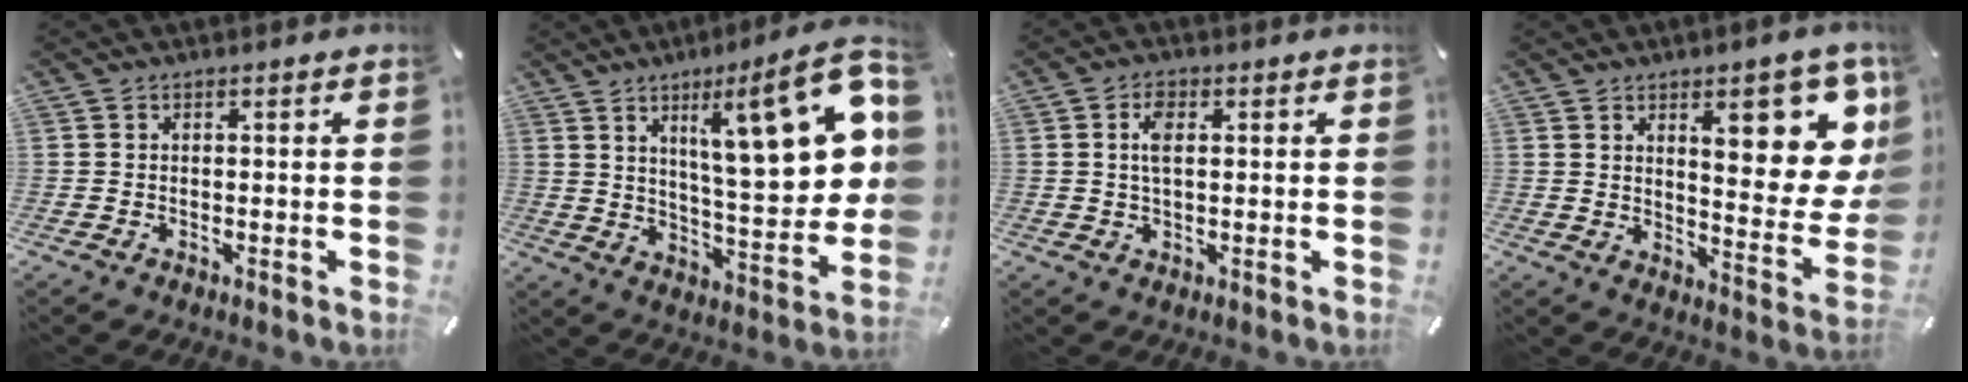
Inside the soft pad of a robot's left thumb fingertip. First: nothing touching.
{"total": 24.4, "force": [9.7, 8.0, 21.0], "torque": [-0.294, -0.058, 0.148]}
{"total": 4.1, "force": [1.0, 2.1, 3.4], "torque": [-0.066, 0.005, 0.015]}
{"total": 17.5, "force": [8.5, 6.4, 13.8], "torque": [-0.169, -0.054, 0.130]}